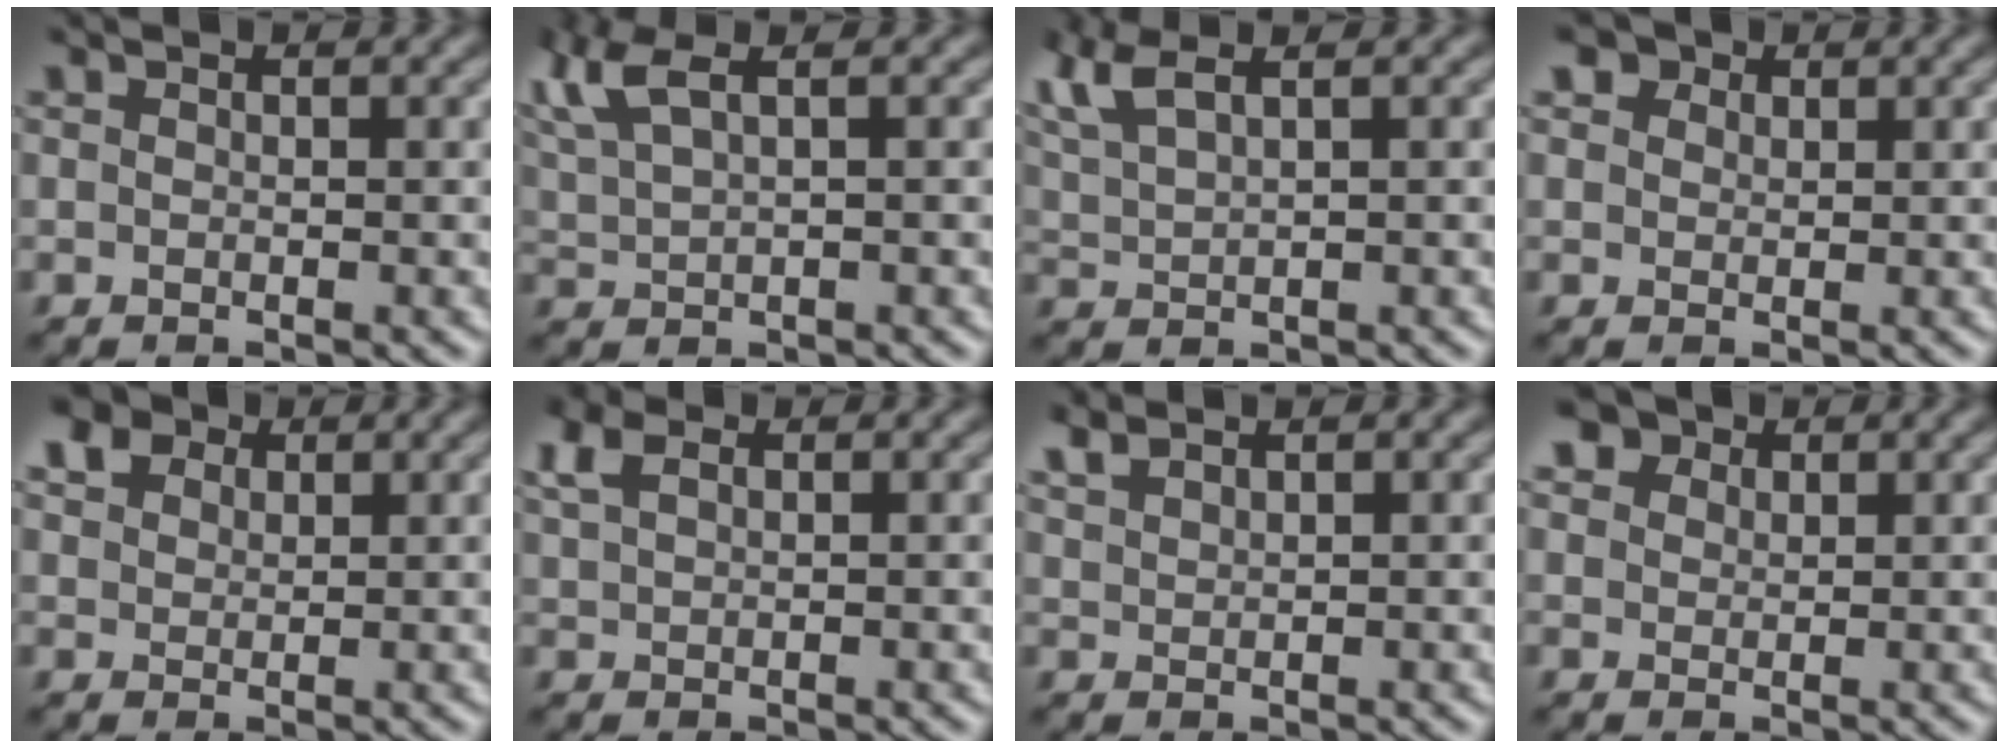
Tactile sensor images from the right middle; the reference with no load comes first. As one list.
[{"total": 6.3, "force": [3.5, 2.6, 4.5], "torque": [-0.116, 0.029, 0.059]}, {"total": 5.5, "force": [3.4, 2.2, 3.8], "torque": [-0.101, 0.028, 0.055]}, {"total": 3.0, "force": [2.1, 1.9, 1.0], "torque": [-0.025, -0.002, 0.031]}, {"total": 4.5, "force": [3.2, 2.7, 1.8], "torque": [-0.048, 0.008, 0.047]}, {"total": 2.7, "force": [1.5, 1.5, 1.7], "torque": [-0.046, 0.008, 0.032]}, {"total": 1.6, "force": [1.5, 0.4, 0.4], "torque": [-0.011, 0.003, 0.034]}, {"total": 4.0, "force": [2.9, 2.4, 1.4], "torque": [-0.036, 0.003, 0.046]}]